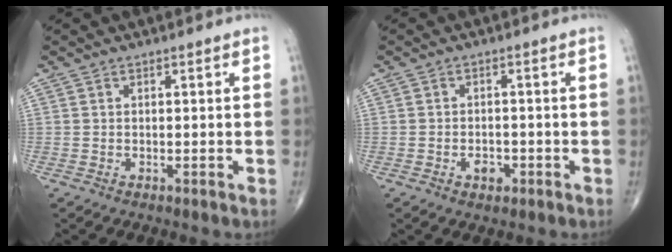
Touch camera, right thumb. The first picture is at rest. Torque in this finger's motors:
{"motor_torque": [0.38, 0.25, 0.09, -0.22, 0.02]}